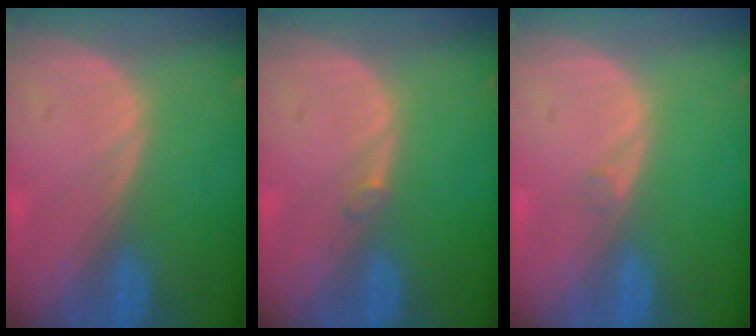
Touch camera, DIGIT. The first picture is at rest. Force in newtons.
{"total": 0.7, "press": 0.7, "slide": 0.2}
{"total": 0.5, "press": 0.5, "slide": 0.1}